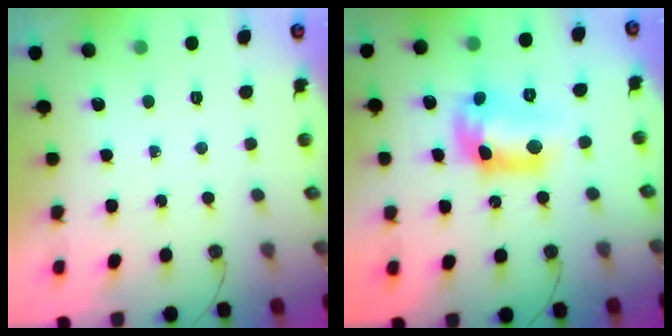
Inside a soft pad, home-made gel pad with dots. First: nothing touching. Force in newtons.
{"total": 12.3, "press": 12.3, "slide": 1.3}